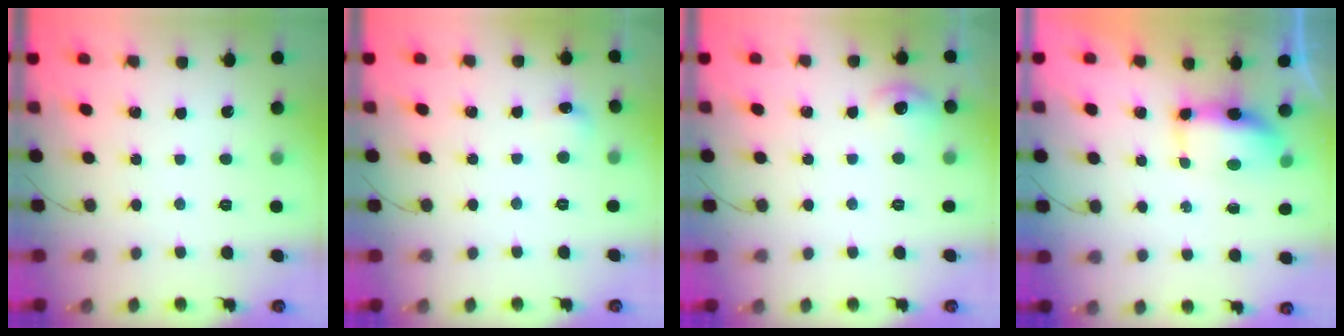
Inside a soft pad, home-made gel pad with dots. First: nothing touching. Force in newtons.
{"total": 5.2, "press": 4.9, "slide": 1.5}
{"total": 6.3, "press": 6.1, "slide": 1.7}
{"total": 7.4, "press": 7.0, "slide": 2.3}